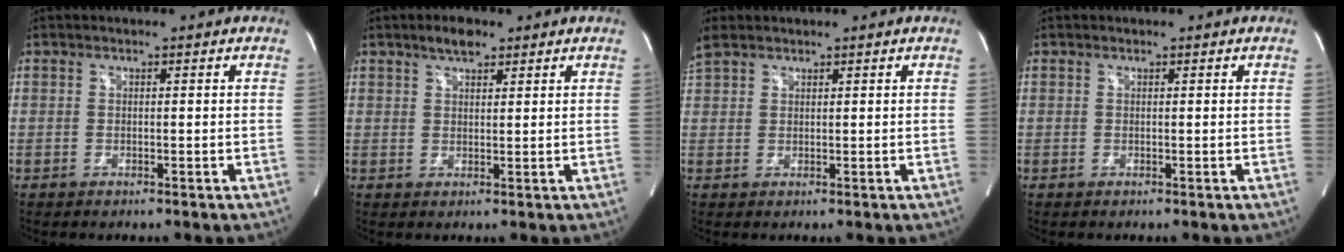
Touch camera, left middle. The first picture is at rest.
{"total": 3.4, "force": [2.4, 1.4, 1.9], "torque": [-0.039, 0.009, 0.042]}
{"total": 3.5, "force": [2.9, 1.5, 1.3], "torque": [-0.044, 0.023, 0.067]}
{"total": 0.0}